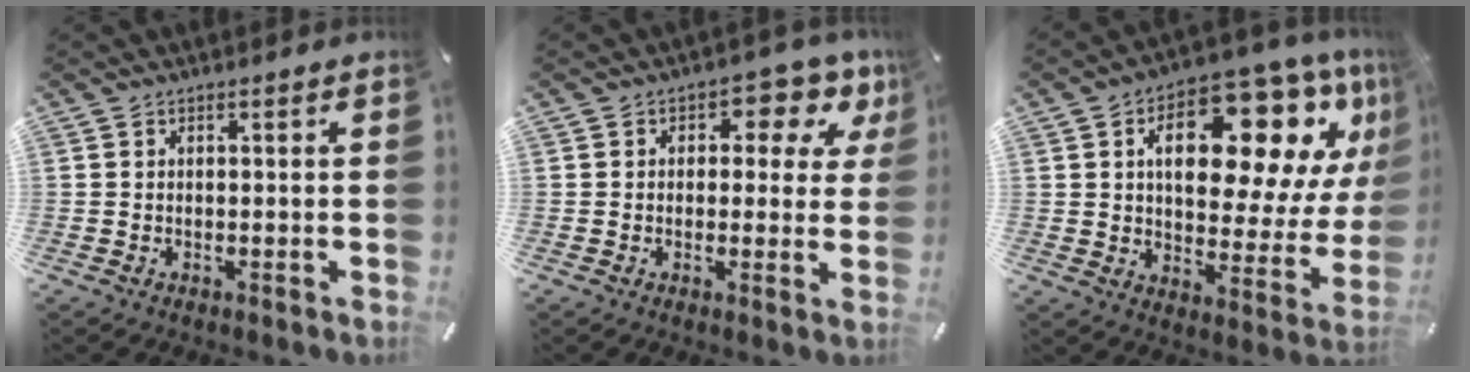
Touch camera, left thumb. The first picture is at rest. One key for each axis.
{"total": 6.2, "fx": 2.5, "fy": 4.2, "fz": 3.9, "tx": -0.042, "ty": -0.012, "tz": 0.033}
{"total": 21.7, "fx": 10.5, "fy": 11.0, "fz": 15.4, "tx": -0.205, "ty": -0.073, "tz": 0.167}